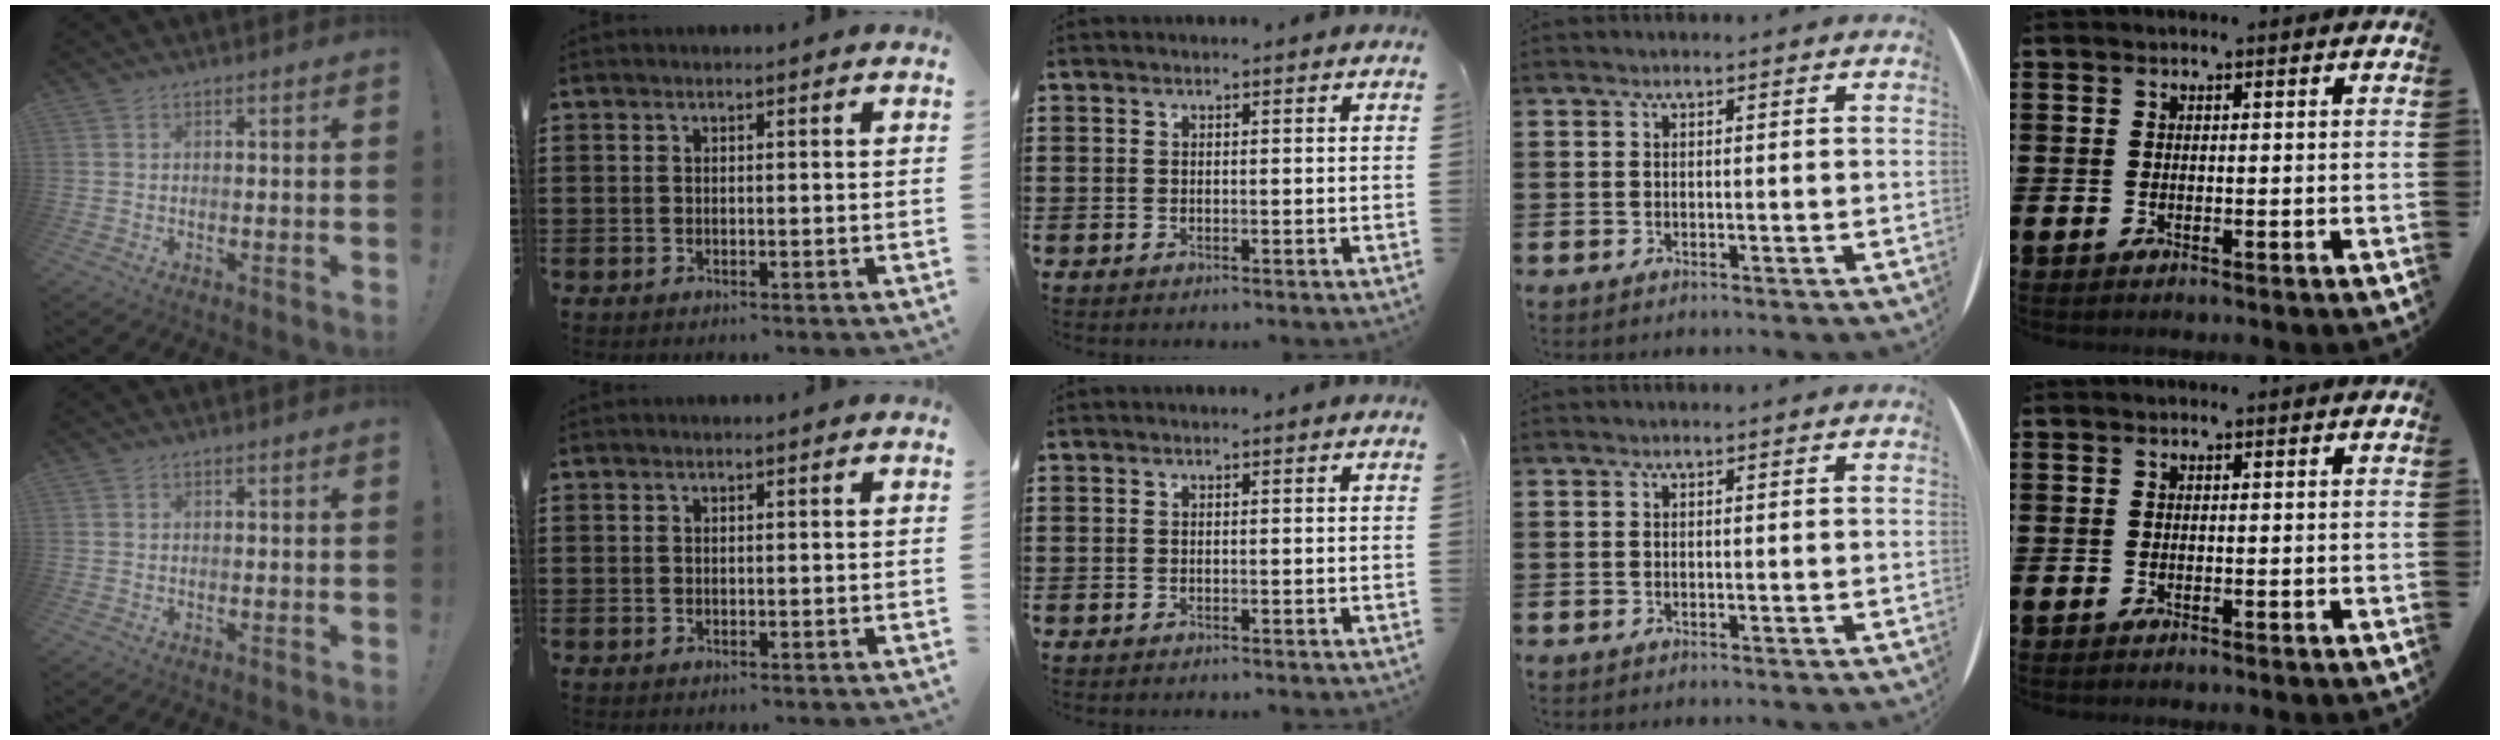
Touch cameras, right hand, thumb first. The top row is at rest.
{"middle": {"total": 0.5, "force": [0.5, -0.2, 0.1], "torque": [0.000, 0.000, 0.011]}}